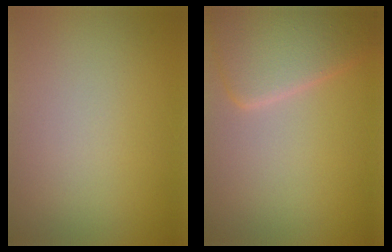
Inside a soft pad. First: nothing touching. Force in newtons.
{"total": 5.4, "press": 5.4, "slide": 0.1}